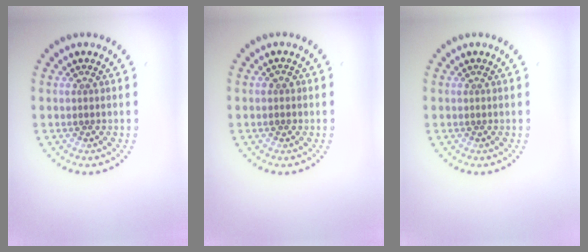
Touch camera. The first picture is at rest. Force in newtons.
{"total": 0.9, "press": 0.8, "slide": 0.2}
{"total": 0.0}